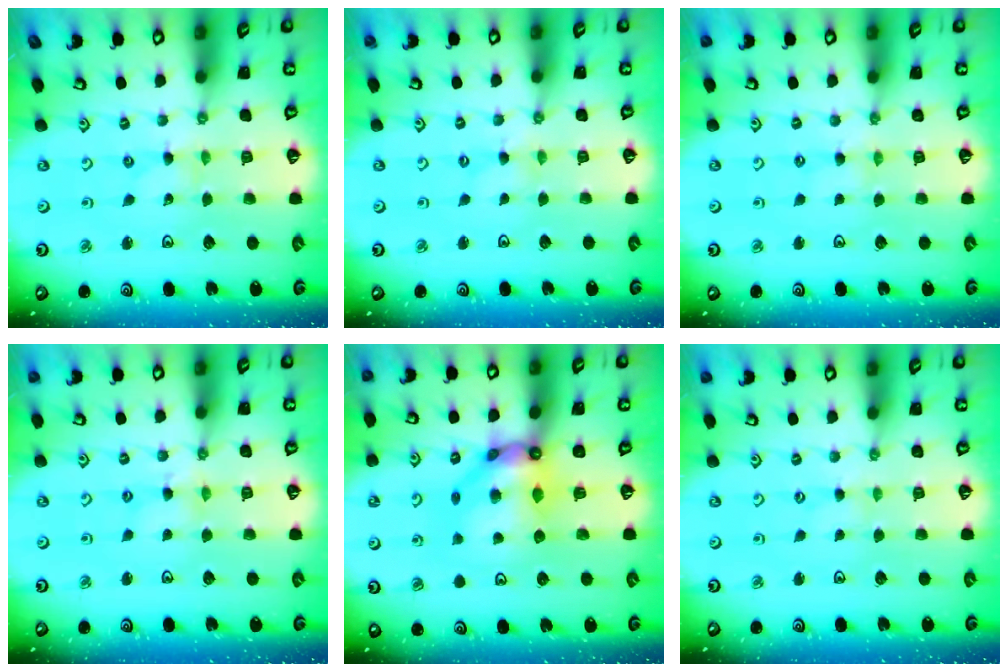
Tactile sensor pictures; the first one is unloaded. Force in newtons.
{"total": 0.0}
{"total": 1.6, "press": 1.5, "slide": 0.4}
{"total": 4.1, "press": 4.1, "slide": 0.4}
{"total": 11.6, "press": 11.5, "slide": 1.6}
{"total": 0.0}